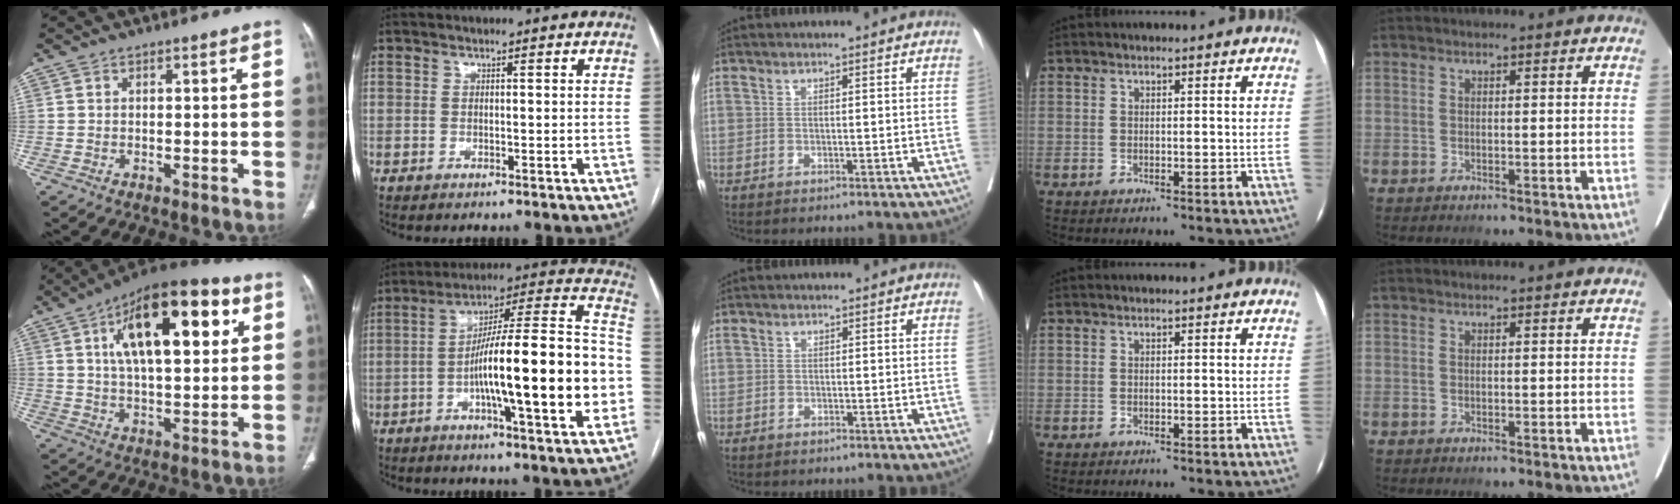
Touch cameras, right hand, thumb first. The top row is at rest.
{"thumb": {"total": 22.4, "force": [7.9, 9.6, 18.7], "torque": [-0.265, -0.003, 0.119]}, "index": {"total": 23.5, "force": [-4.8, 2.5, 22.9], "torque": [-0.297, 0.023, -0.075]}}